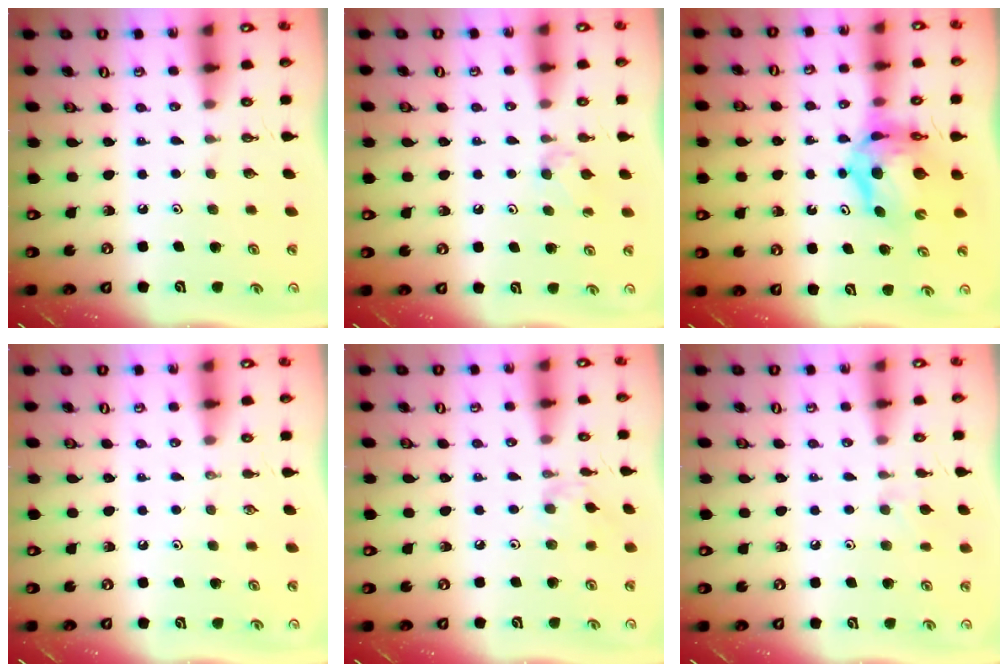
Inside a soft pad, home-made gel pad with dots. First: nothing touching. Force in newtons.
{"total": 4.5, "press": 4.5, "slide": 0.6}
{"total": 9.8, "press": 9.7, "slide": 1.0}
{"total": 0.0}
{"total": 2.4, "press": 2.3, "slide": 0.5}
{"total": 6.8, "press": 6.8, "slide": 0.8}